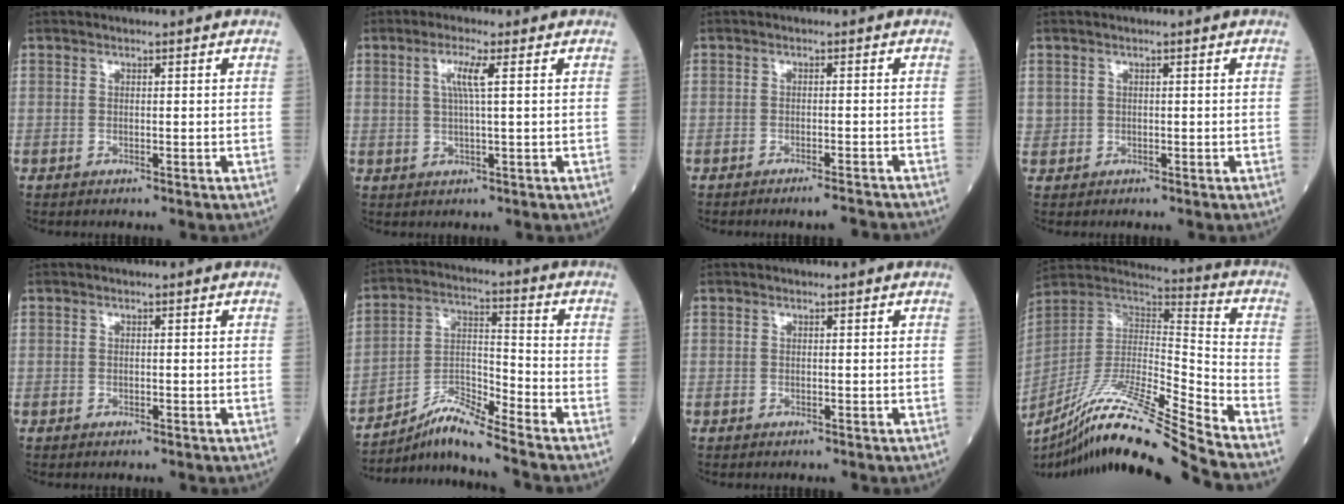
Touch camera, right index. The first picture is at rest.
{"total": 3.7, "force": [1.1, -0.3, 3.5], "torque": [-0.073, 0.002, 0.021]}
{"total": 3.5, "force": [-3.3, -0.4, 1.1], "torque": [-0.008, -0.007, -0.048]}
{"total": 1.3, "force": [0.2, 1.3, 0.1], "torque": [0.009, 0.003, 0.002]}
{"total": 0.0}
{"total": 8.4, "force": [-7.6, -1.4, 3.2], "torque": [-0.074, 0.002, -0.140]}
{"total": 0.0}
{"total": 22.8, "force": [-18.8, -2.0, 12.8], "torque": [-0.241, -0.023, -0.341]}